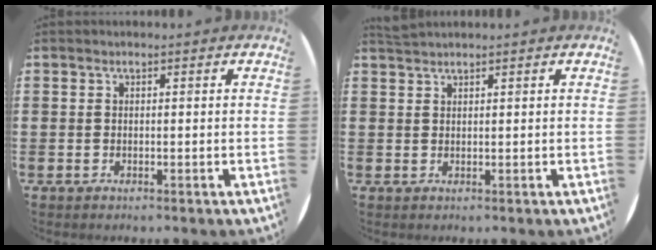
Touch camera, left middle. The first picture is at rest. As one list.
[{"total": 1.2, "force": [1.1, -0.2, 0.0], "torque": [-0.001, 0.000, 0.022]}]